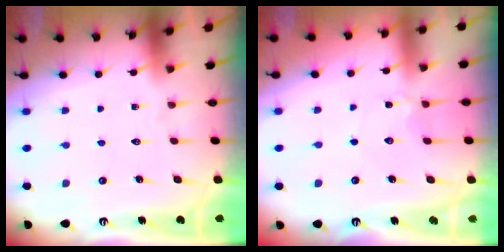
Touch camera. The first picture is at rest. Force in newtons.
{"total": 2.3, "press": 2.3, "slide": 0.2}